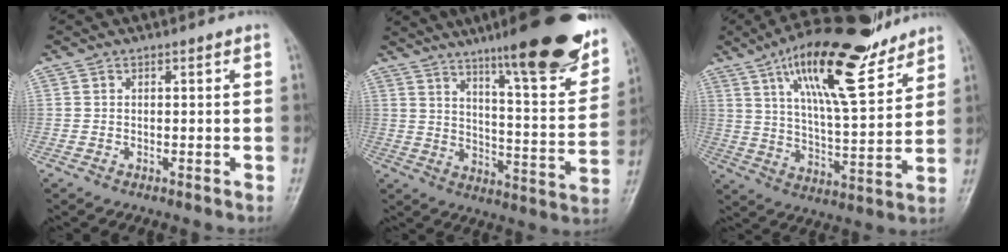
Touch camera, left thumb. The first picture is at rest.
{"total": 23.7, "force": [15.8, 4.4, 17.1], "torque": [-0.213, -0.065, 0.229]}
{"total": 19.1, "force": [12.7, 5.4, 13.2], "torque": [-0.191, -0.058, 0.214]}